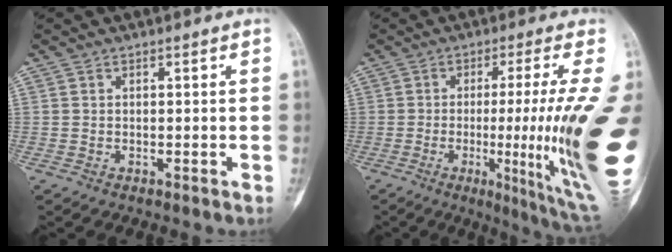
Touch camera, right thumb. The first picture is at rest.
{"total": 21.5, "force": [-1.1, 1.3, 21.4], "torque": [-0.254, -0.018, -0.004]}